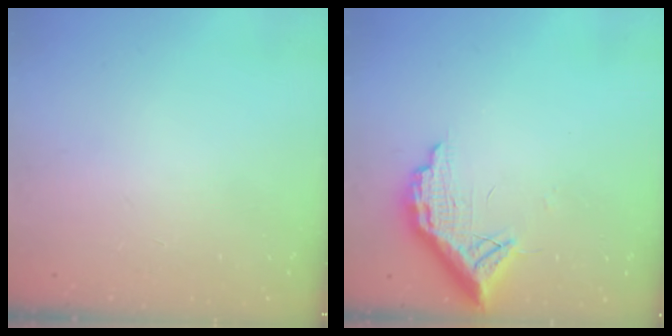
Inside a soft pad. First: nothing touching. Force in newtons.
{"total": 11.0, "press": 11.0, "slide": 0.7}